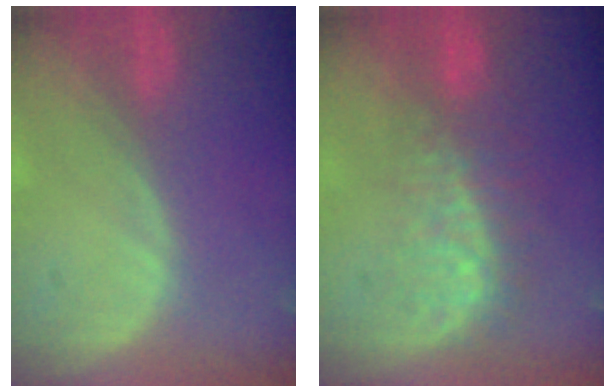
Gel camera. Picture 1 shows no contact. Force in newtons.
{"total": 7.6, "press": 7.3, "slide": 2.3}